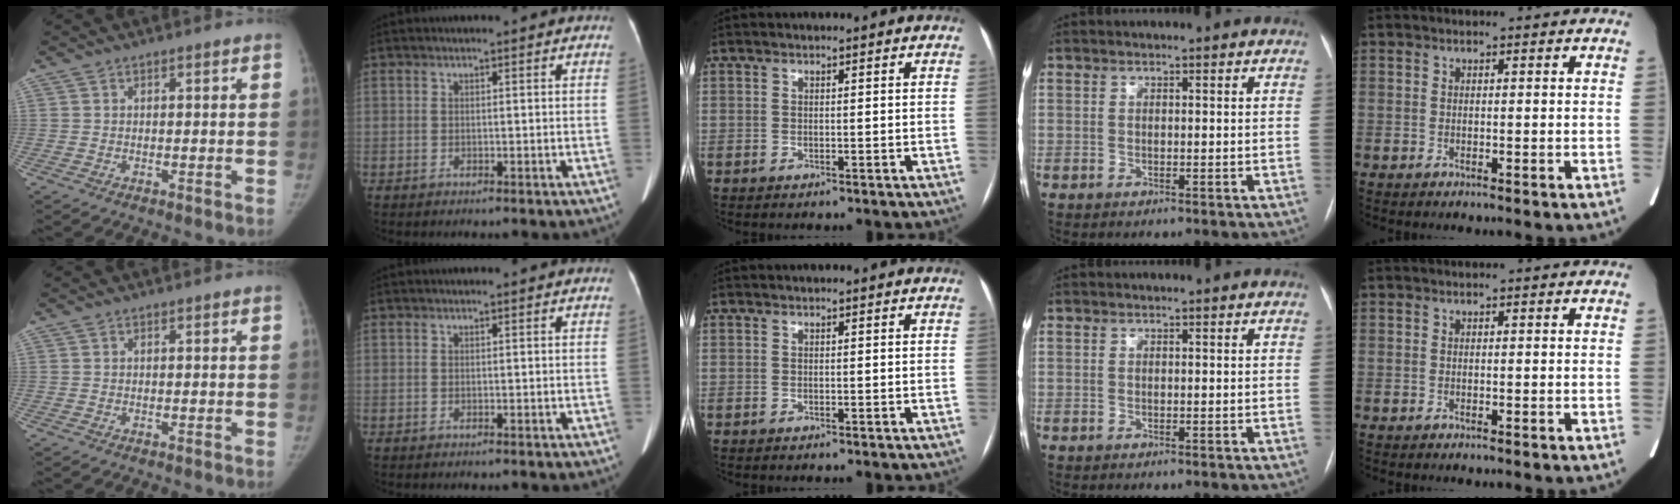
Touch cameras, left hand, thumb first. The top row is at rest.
{}